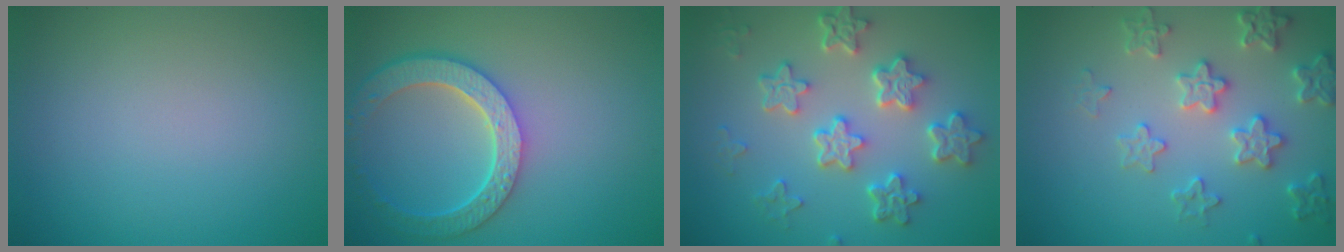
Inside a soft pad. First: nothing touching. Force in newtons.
{"total": 5.9, "press": 4.7, "slide": 3.6}
{"total": 6.2, "press": 4.9, "slide": 3.9}
{"total": 4.0, "press": 3.8, "slide": 1.2}